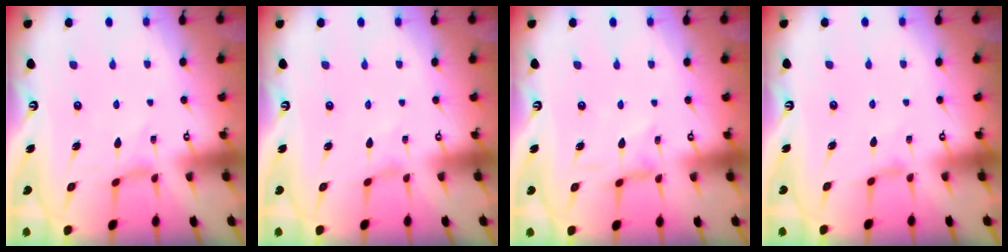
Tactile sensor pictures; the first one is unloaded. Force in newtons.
{"total": 0.0}
{"total": 2.2, "press": 2.1, "slide": 0.5}
{"total": 1.9, "press": 1.8, "slide": 0.5}